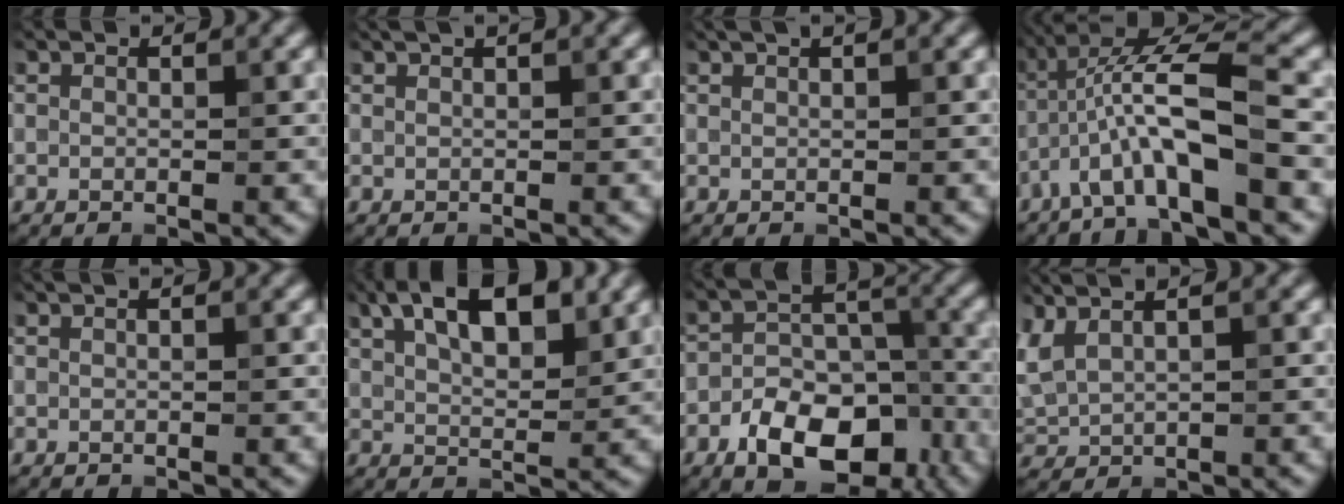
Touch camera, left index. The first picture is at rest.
{"total": 2.3, "force": [1.5, 0.7, 1.6], "torque": [-0.014, -0.003, 0.013]}
{"total": 2.0, "force": [1.3, 0.6, 1.4], "torque": [-0.015, -0.005, 0.015]}
{"total": 8.2, "force": [-2.7, 1.9, 7.5], "torque": [-0.145, 0.022, -0.056]}
{"total": 0.7, "force": [0.3, 0.1, 0.6], "torque": [-0.010, 0.003, 0.000]}
{"total": 8.3, "force": [4.0, 3.5, 6.4], "torque": [-0.100, 0.019, 0.060]}
{"total": 8.7, "force": [-4.4, 5.0, 5.5], "torque": [-0.078, 0.000, -0.074]}
{"total": 3.3, "force": [2.2, 1.1, 2.2], "torque": [-0.058, 0.016, 0.048]}